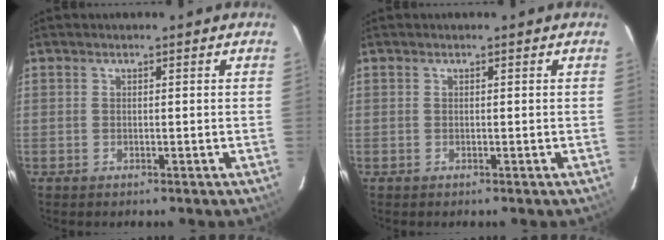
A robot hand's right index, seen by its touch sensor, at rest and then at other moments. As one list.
[{"total": 0.0}]